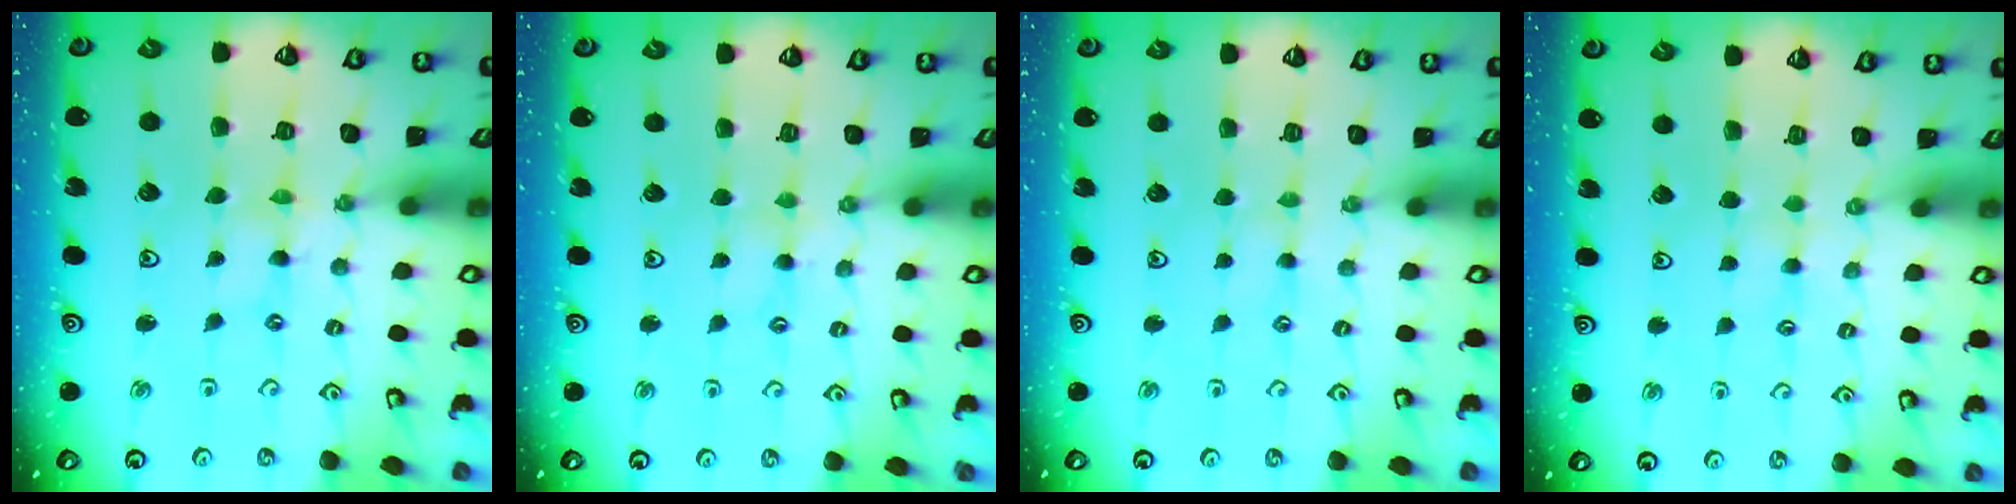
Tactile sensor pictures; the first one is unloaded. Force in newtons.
{"total": 1.7, "press": 1.7, "slide": 0.4}
{"total": 0.0}
{"total": 1.8, "press": 1.7, "slide": 0.3}